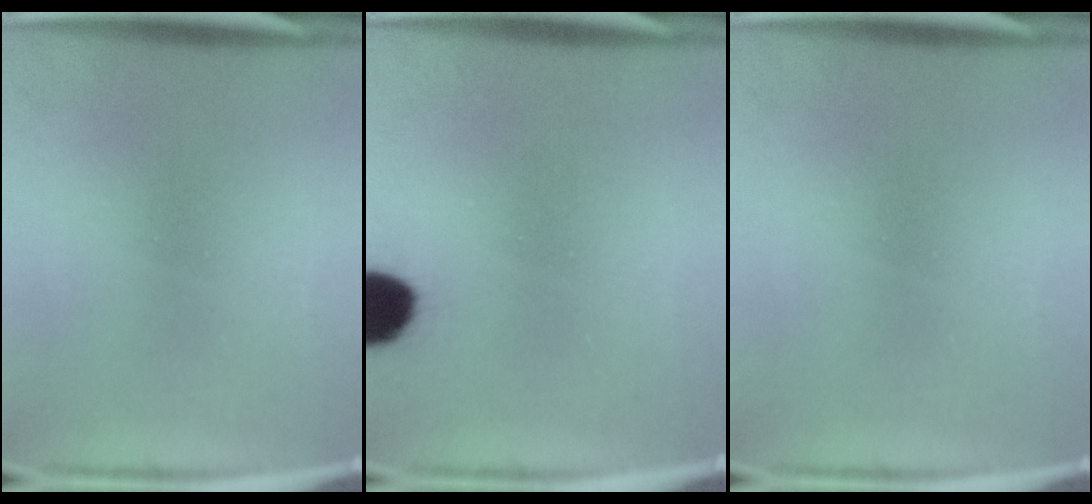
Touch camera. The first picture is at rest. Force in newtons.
{"total": 8.0}
{"total": 0.0}